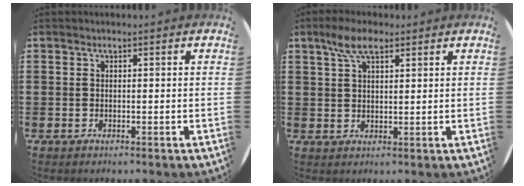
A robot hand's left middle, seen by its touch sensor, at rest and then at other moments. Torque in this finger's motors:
{"motor_torque": [0.93, -0.82, 0.49, 0.14]}